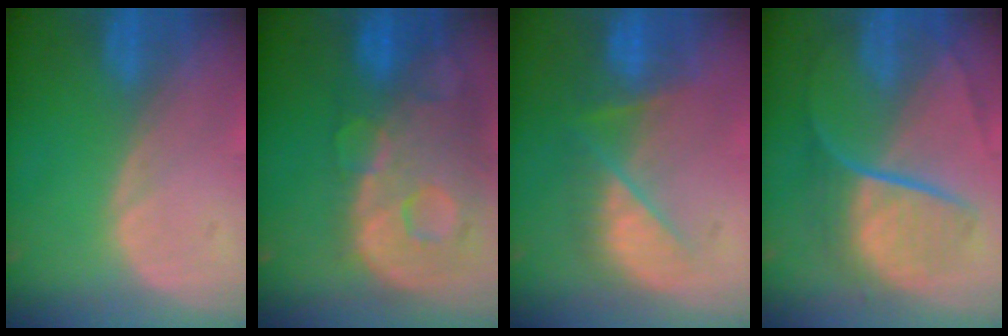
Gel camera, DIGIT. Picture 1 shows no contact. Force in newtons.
{"total": 13.3, "press": 10.9, "slide": 7.6}
{"total": 7.5, "press": 7.1, "slide": 2.5}
{"total": 8.9, "press": 7.6, "slide": 4.6}